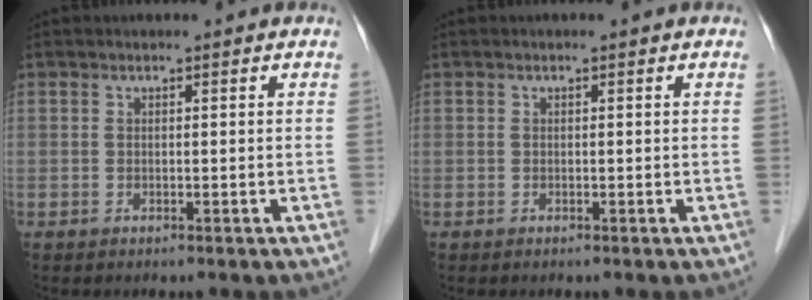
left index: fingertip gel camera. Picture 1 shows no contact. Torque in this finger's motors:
{"motor_torque": [-0.01, 0.02, -0.01, -0.01]}